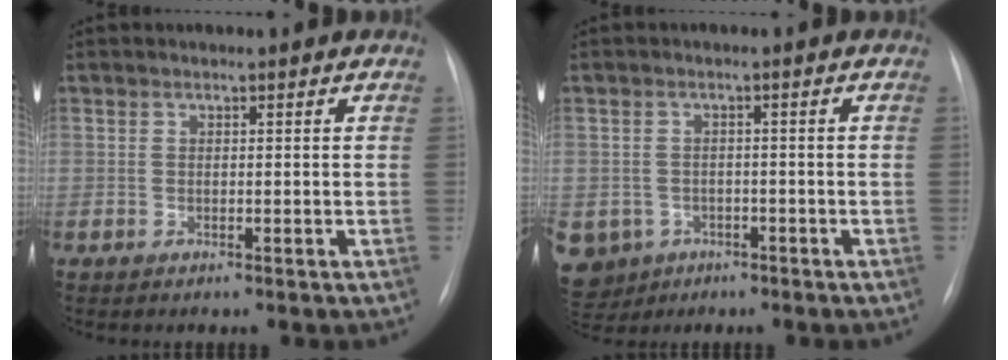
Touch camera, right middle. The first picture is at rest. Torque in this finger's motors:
{"motor_torque": [0.39, -0.32, 1.05, 0.19]}